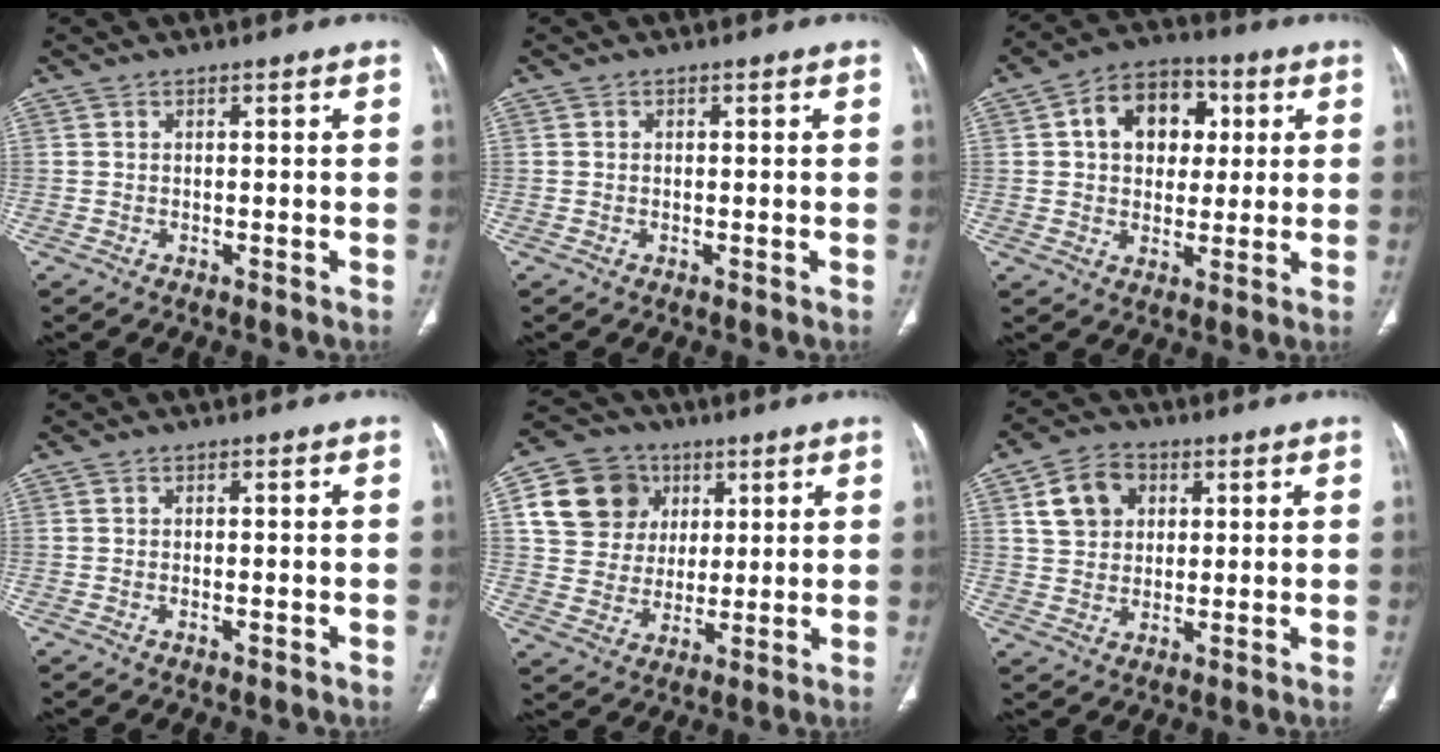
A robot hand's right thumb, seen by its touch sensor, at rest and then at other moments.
{"total": 0.0}
{"total": 12.7, "force": [3.1, 9.3, 8.1], "torque": [-0.086, 0.006, 0.043]}
{"total": 1.0, "force": [-0.4, 0.3, 0.8], "torque": [-0.016, 0.003, -0.005]}
{"total": 13.6, "force": [4.7, 11.9, 4.8], "torque": [-0.065, 0.006, 0.086]}
{"total": 8.2, "force": [2.8, 6.5, 4.2], "torque": [-0.052, 0.001, 0.048]}